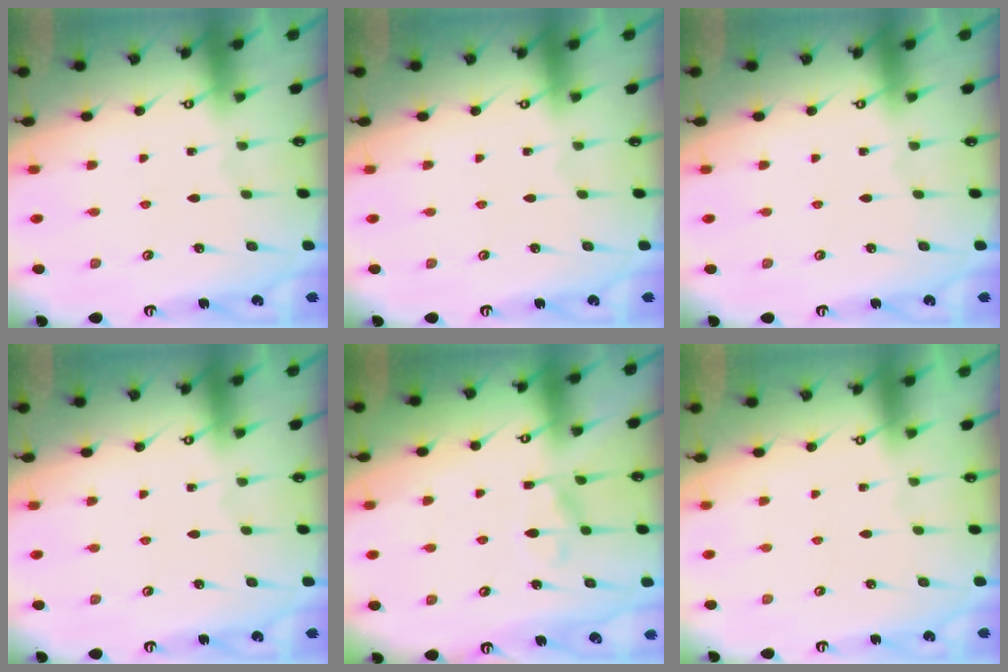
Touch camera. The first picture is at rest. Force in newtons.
{"total": 0.0}
{"total": 0.0}
{"total": 0.0}
{"total": 8.3, "press": 8.3, "slide": 0.7}
{"total": 1.5, "press": 1.4, "slide": 0.6}